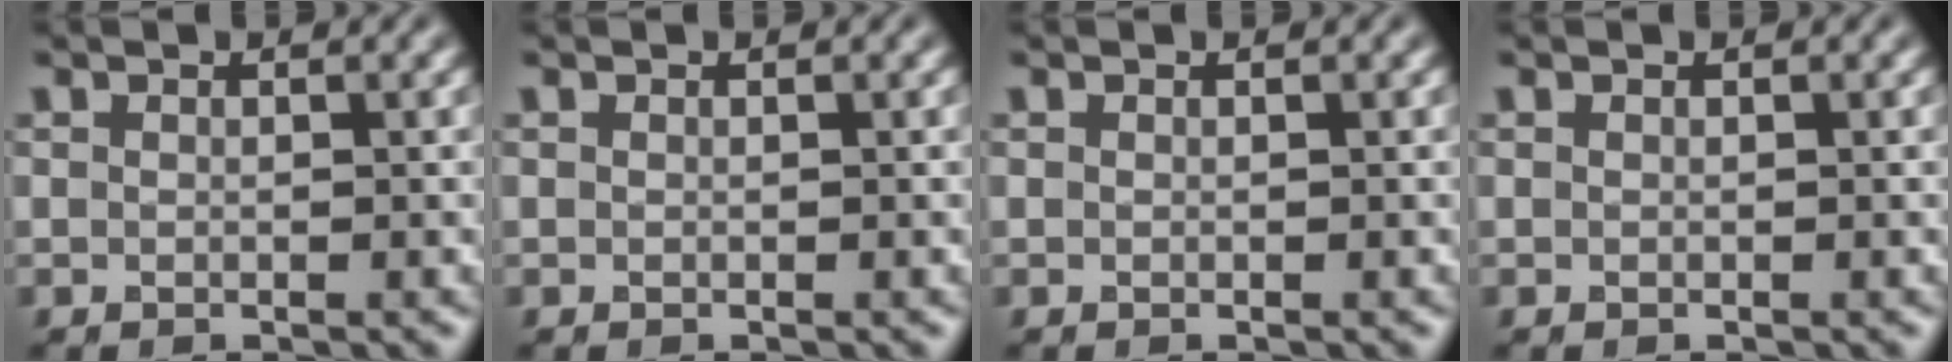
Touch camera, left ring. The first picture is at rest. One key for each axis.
{"total": 0.0}
{"total": 0.0}
{"total": 0.0}